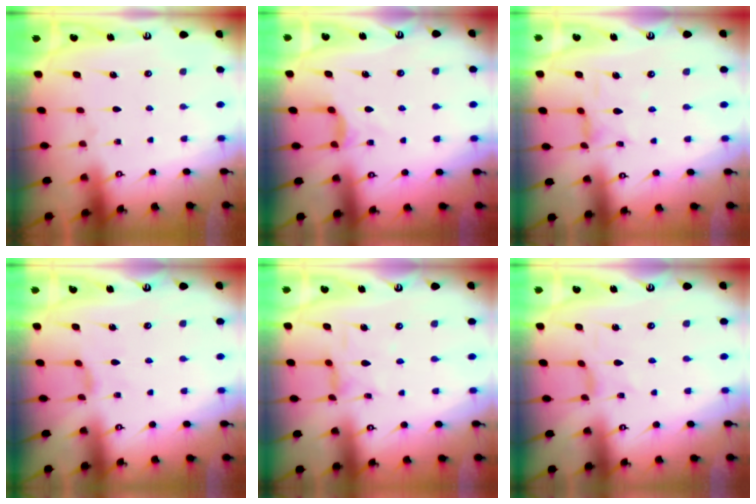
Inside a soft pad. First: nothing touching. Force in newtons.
{"total": 4.5, "press": 4.5, "slide": 0.6}
{"total": 4.0, "press": 4.0, "slide": 0.4}
{"total": 2.6, "press": 2.6, "slide": 0.5}
{"total": 4.0, "press": 4.0, "slide": 0.4}
{"total": 2.0, "press": 2.0, "slide": 0.3}